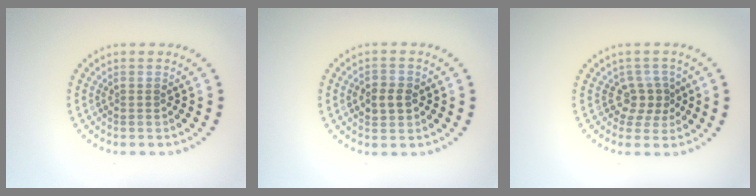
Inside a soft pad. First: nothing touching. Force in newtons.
{"total": 2.4, "press": 2.3, "slide": 0.4}
{"total": 2.4, "press": 1.7, "slide": 1.7}